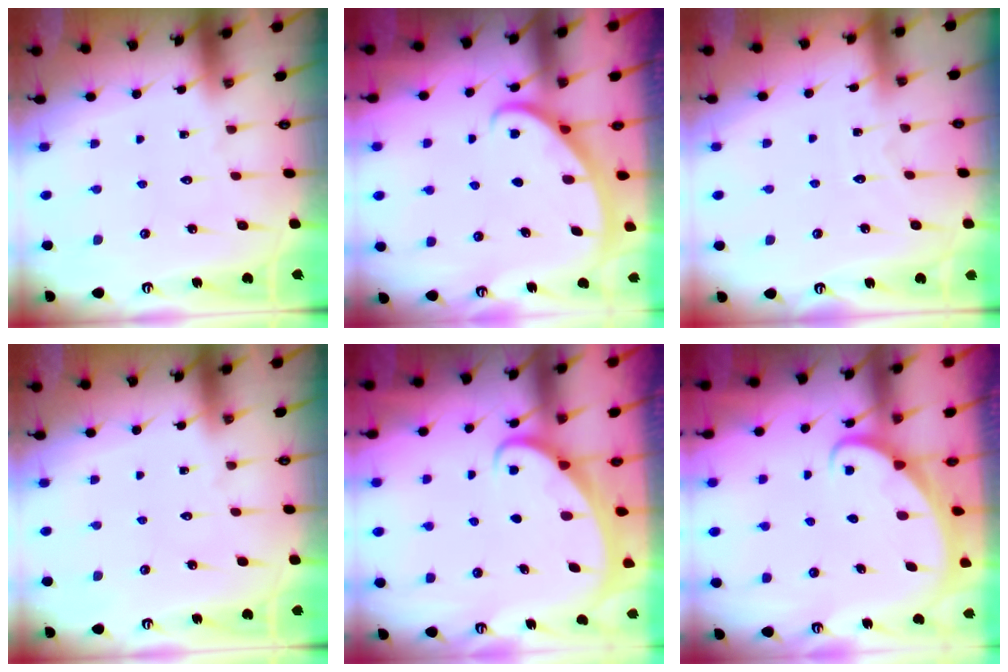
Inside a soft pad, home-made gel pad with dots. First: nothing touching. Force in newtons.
{"total": 3.0, "press": 3.0, "slide": 0.1}
{"total": 2.7, "press": 2.7, "slide": 0.4}
{"total": 0.0}
{"total": 2.0, "press": 2.0, "slide": 0.2}
{"total": 2.3, "press": 2.3, "slide": 0.3}